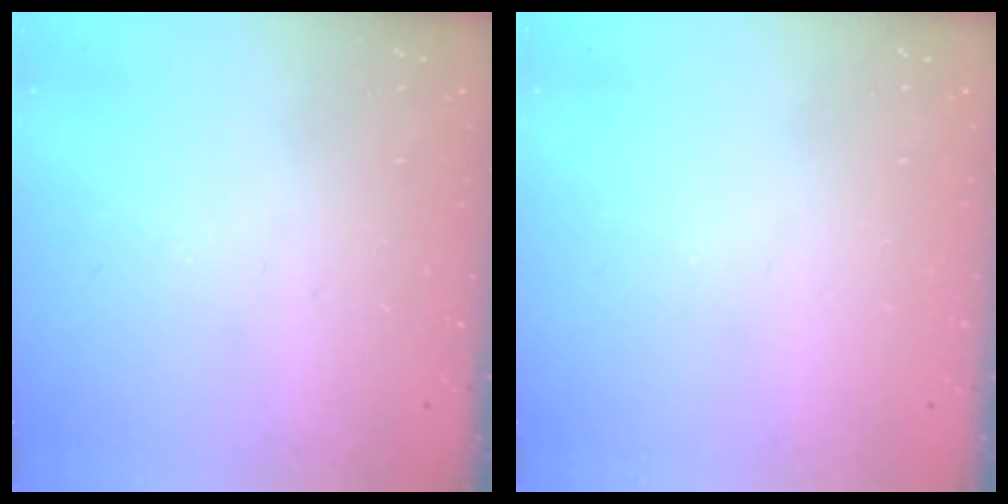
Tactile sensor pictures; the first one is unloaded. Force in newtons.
{"total": 0.0}